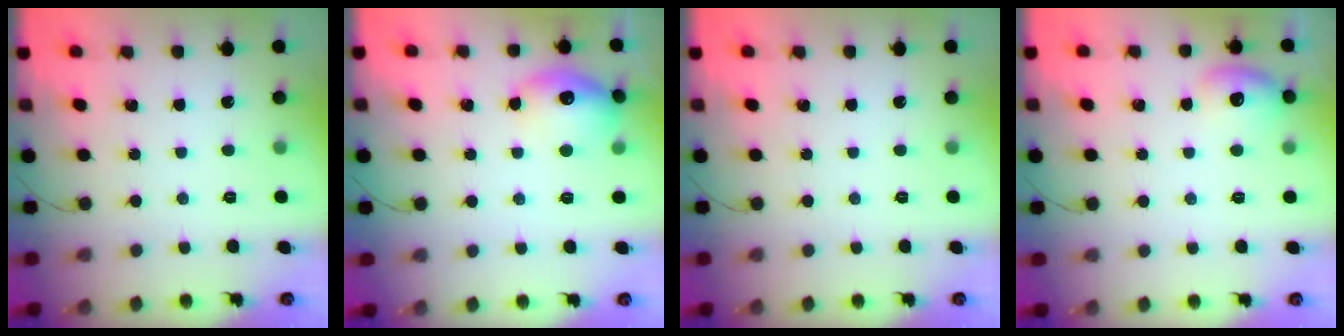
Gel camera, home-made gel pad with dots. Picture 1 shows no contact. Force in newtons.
{"total": 14.1, "press": 14.1, "slide": 1.2}
{"total": 0.0}
{"total": 8.5, "press": 8.4, "slide": 1.3}